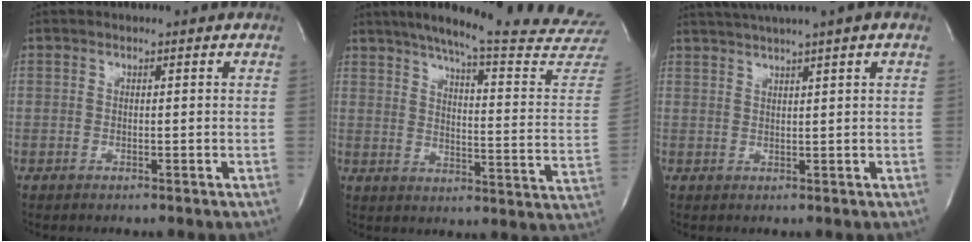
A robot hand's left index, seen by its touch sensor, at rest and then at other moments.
{"total": 26.5, "force": [23.8, -0.2, 11.6], "torque": [-0.174, -0.100, 0.291]}
{"total": 8.2, "force": [6.2, -1.0, 5.3], "torque": [-0.089, 0.032, 0.086]}